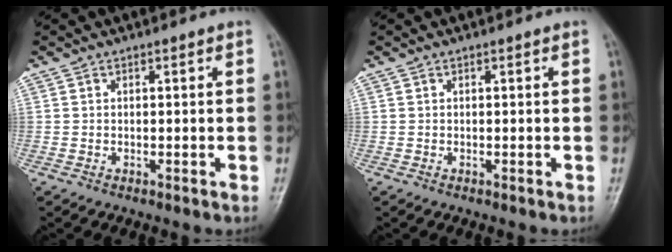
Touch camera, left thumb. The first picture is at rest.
{"total": 0.0}